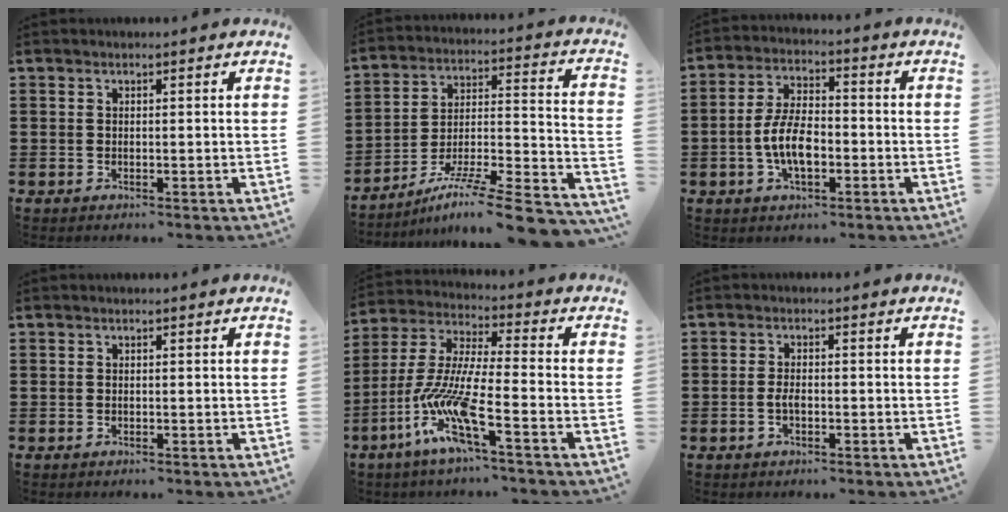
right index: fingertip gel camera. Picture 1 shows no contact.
{"total": 9.7, "force": [-7.2, -0.2, 6.5], "torque": [-0.109, -0.012, -0.143]}
{"total": 7.4, "force": [-2.0, 3.4, 6.3], "torque": [-0.144, -0.003, -0.042]}
{"total": 0.0}
{"total": 11.2, "force": [-6.6, 1.4, 8.9], "torque": [-0.213, -0.026, -0.139]}
{"total": 2.2, "force": [-0.8, 1.0, 1.9], "torque": [-0.044, -0.002, -0.016]}